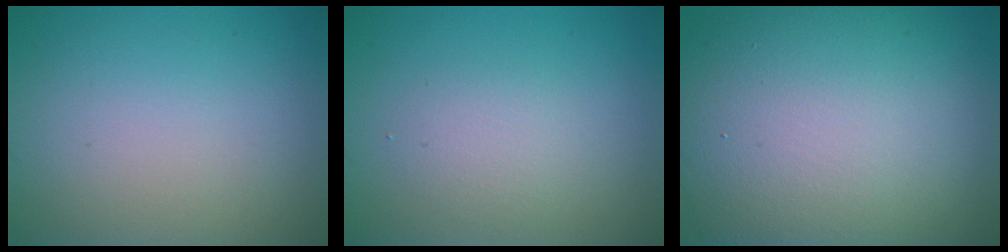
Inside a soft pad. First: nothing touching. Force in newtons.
{"total": 1.9, "press": 1.9, "slide": 0.2}
{"total": 16.9, "press": 16.8, "slide": 1.0}